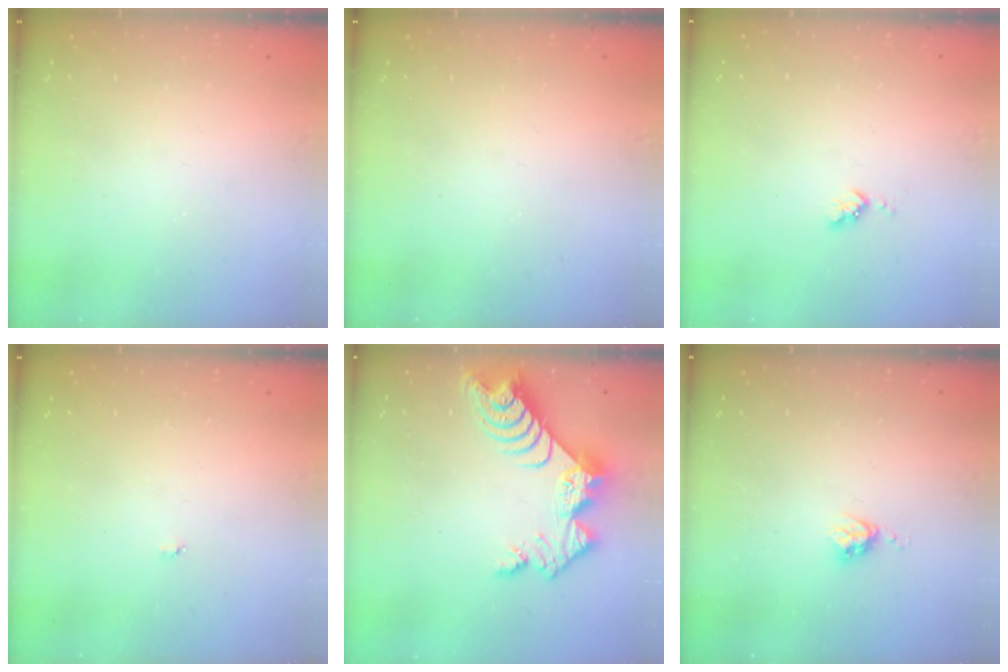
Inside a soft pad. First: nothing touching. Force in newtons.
{"total": 0.0}
{"total": 3.5, "press": 3.5, "slide": 0.4}
{"total": 2.9, "press": 2.9, "slide": 0.3}
{"total": 12.5, "press": 12.5, "slide": 1.2}
{"total": 4.0, "press": 3.9, "slide": 0.6}